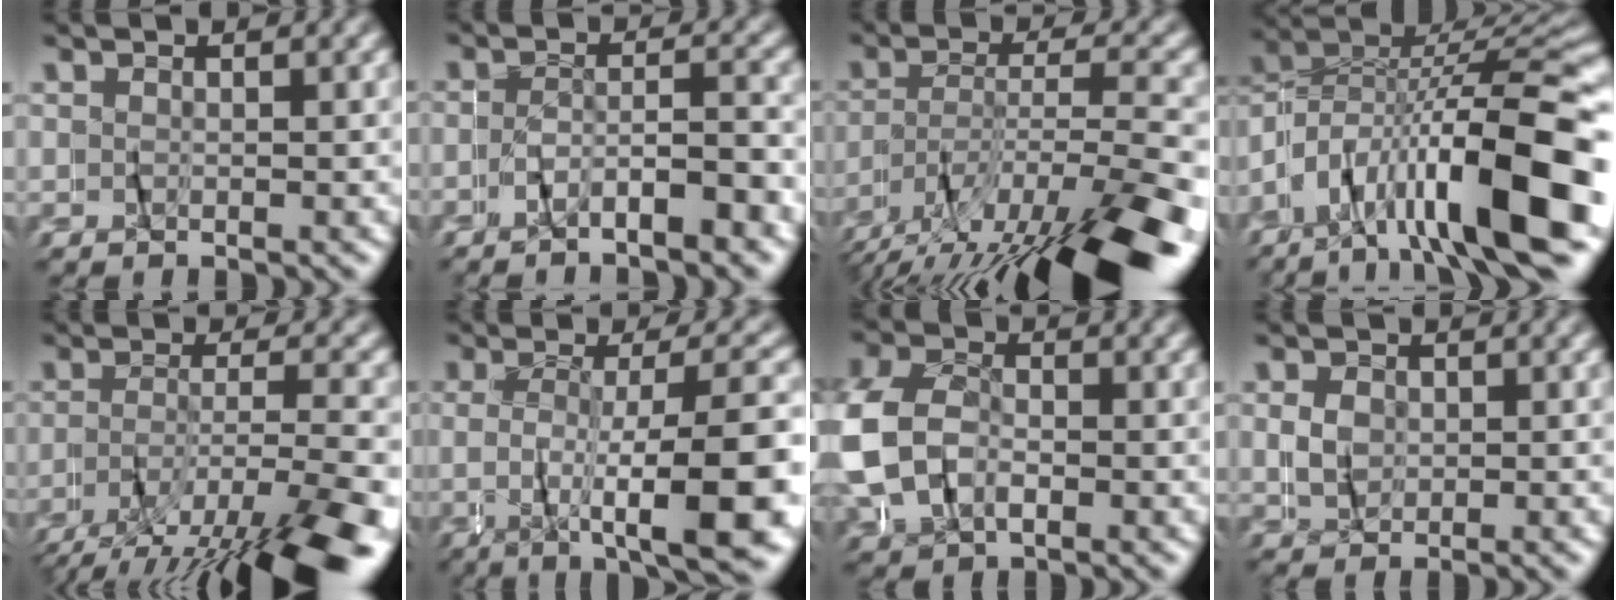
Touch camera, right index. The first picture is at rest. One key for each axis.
{"total": 4.2, "fx": -3.8, "fy": 0.9, "fz": 1.5, "tx": -0.023, "ty": 0.008, "tz": -0.078}
{"total": 10.0, "fx": -6.0, "fy": 2.5, "fz": 7.6, "tx": -0.133, "ty": -0.023, "tz": -0.084}
{"total": 16.3, "fx": -6.1, "fy": 10.2, "fz": 11.2, "tx": -0.201, "ty": -0.020, "tz": -0.101}
{"total": 9.5, "fx": -6.0, "fy": 2.3, "fz": 7.0, "tx": -0.112, "ty": -0.028, "tz": -0.083}
{"total": 8.8, "fx": -4.1, "fy": 1.1, "fz": 7.7, "tx": -0.109, "ty": -0.005, "tz": -0.065}
{"total": 6.9, "fx": -1.0, "fy": 6.0, "fz": 3.3, "tx": -0.103, "ty": -0.003, "tz": -0.024}
{"total": 0.8, "fx": -0.6, "fy": 0.5, "fz": -0.1, "tx": 0.006, "ty": -0.003, "tz": -0.008}